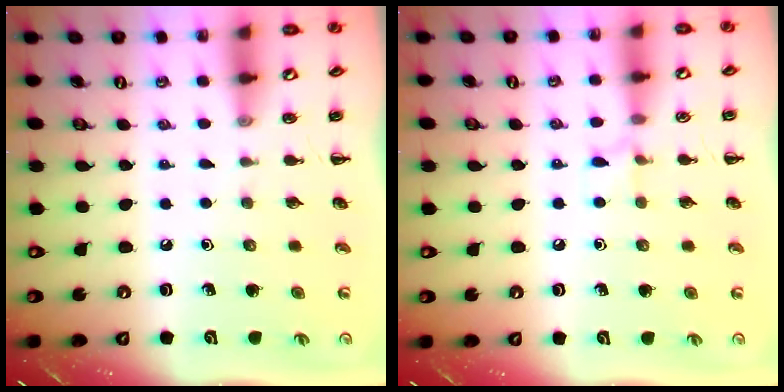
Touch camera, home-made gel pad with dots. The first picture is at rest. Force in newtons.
{"total": 4.8, "press": 4.5, "slide": 1.4}